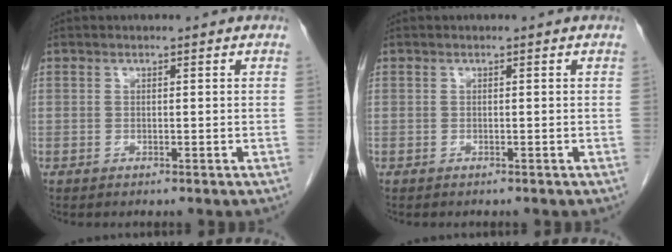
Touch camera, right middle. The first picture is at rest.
{"total": 1.1, "force": [-0.9, 0.3, 0.3], "torque": [-0.010, -0.002, -0.013]}